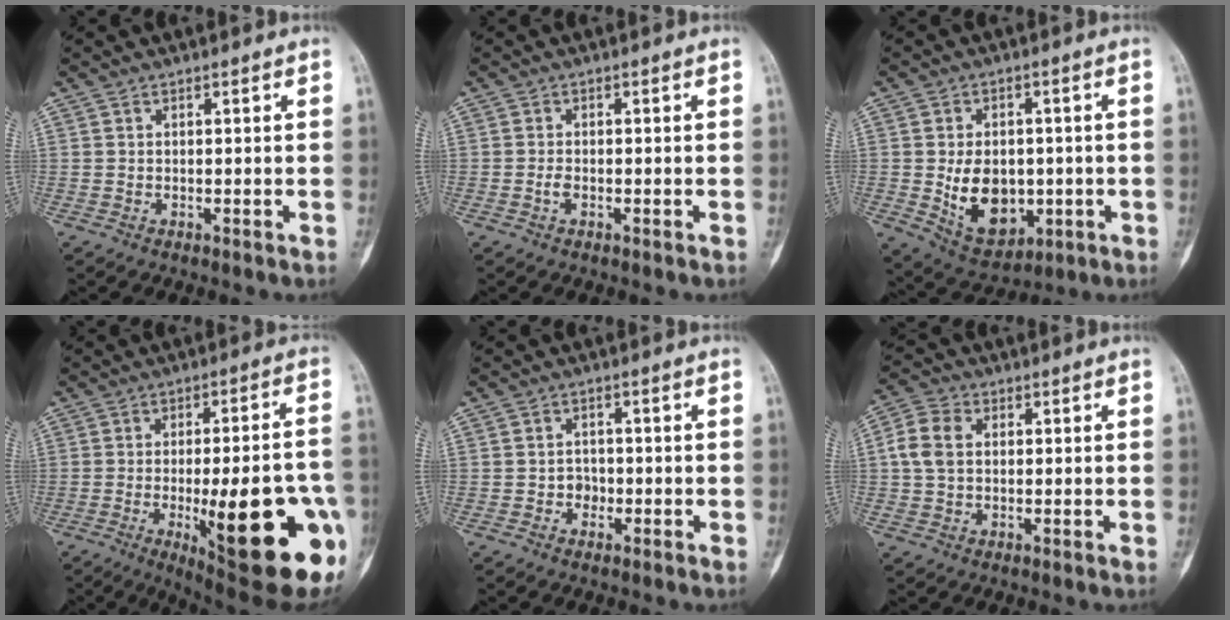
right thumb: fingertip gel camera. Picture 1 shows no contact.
{"total": 1.1, "force": [-0.4, 0.6, 0.8], "torque": [-0.018, 0.001, -0.009]}
{"total": 11.8, "force": [-1.3, 8.4, 8.2], "torque": [-0.097, -0.005, 0.003]}
{"total": 25.5, "force": [-7.1, 7.3, 23.4], "torque": [-0.260, -0.001, -0.073]}
{"total": 2.4, "force": [-0.8, 2.1, 0.8], "torque": [0.003, 0.011, -0.014]}
{"total": 6.5, "force": [0.8, 4.9, 4.2], "torque": [-0.089, 0.016, 0.012]}